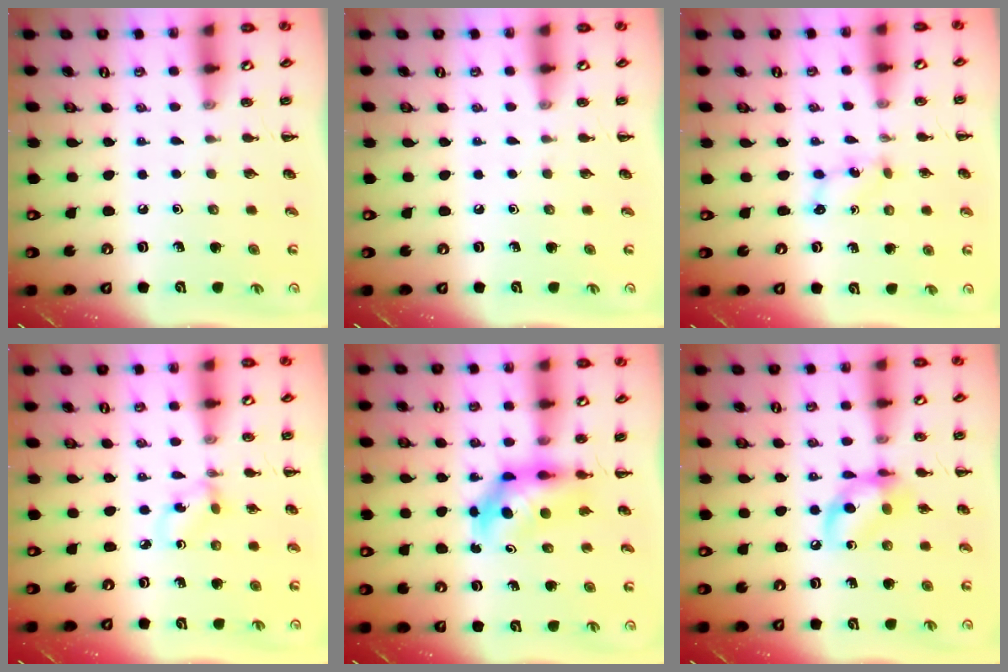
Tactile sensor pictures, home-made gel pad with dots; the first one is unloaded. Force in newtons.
{"total": 0.0}
{"total": 2.0, "press": 2.0, "slide": 0.6}
{"total": 1.6, "press": 1.4, "slide": 0.6}
{"total": 5.7, "press": 5.6, "slide": 1.2}
{"total": 10.8, "press": 10.7, "slide": 1.8}